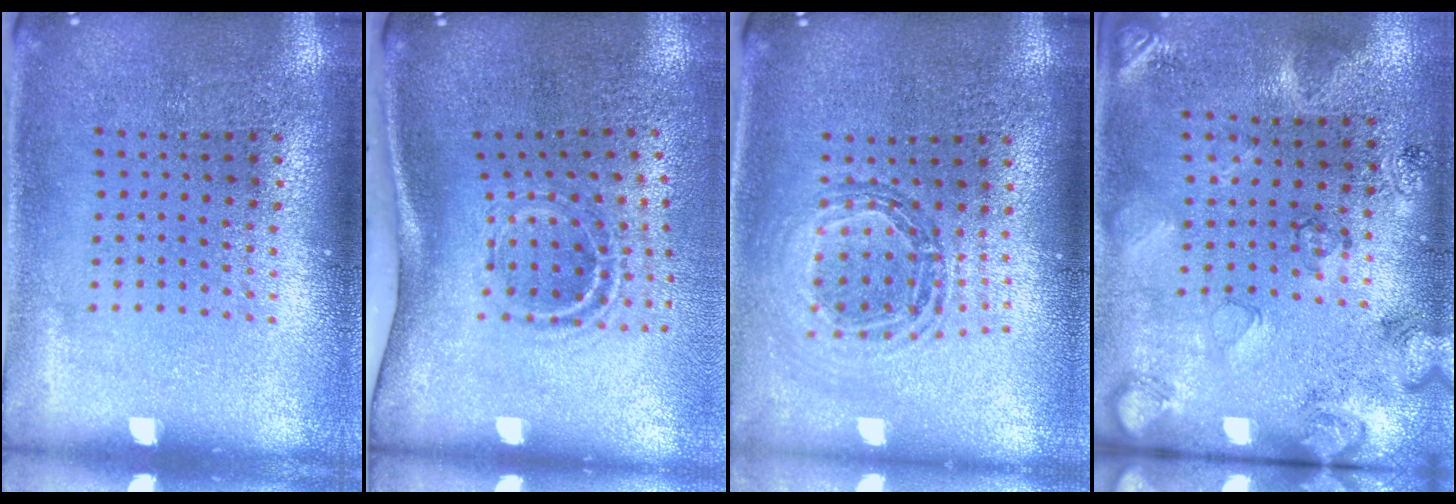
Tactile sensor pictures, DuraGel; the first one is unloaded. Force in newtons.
{"total": 2.0, "press": 1.2, "slide": 1.7}
{"total": 0.8, "press": 0.8, "slide": 0.0}
{"total": 2.6, "press": 1.7, "slide": 2.0}